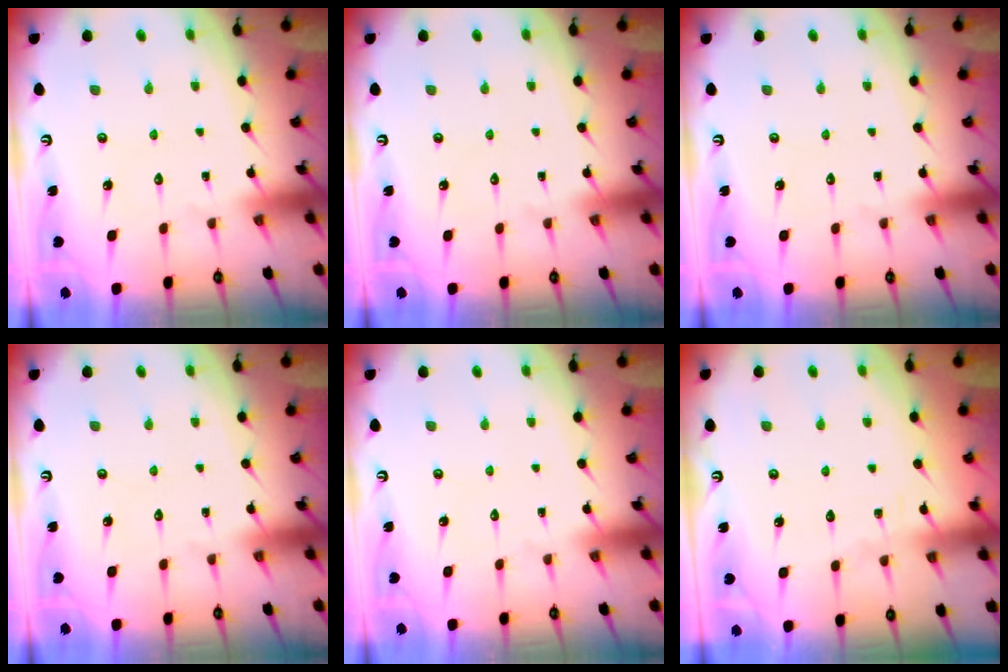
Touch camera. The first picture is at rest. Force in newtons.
{"total": 0.0}
{"total": 0.0}
{"total": 0.0}
{"total": 0.0}
{"total": 3.7, "press": 3.7, "slide": 0.3}